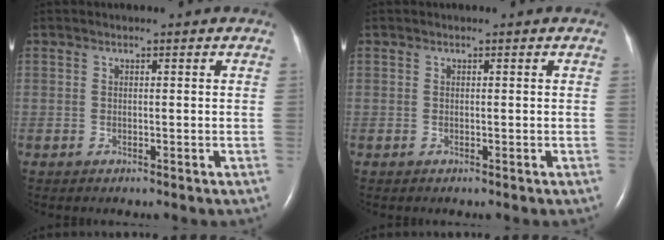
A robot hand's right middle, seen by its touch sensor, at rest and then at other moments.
{"total": 0.0}